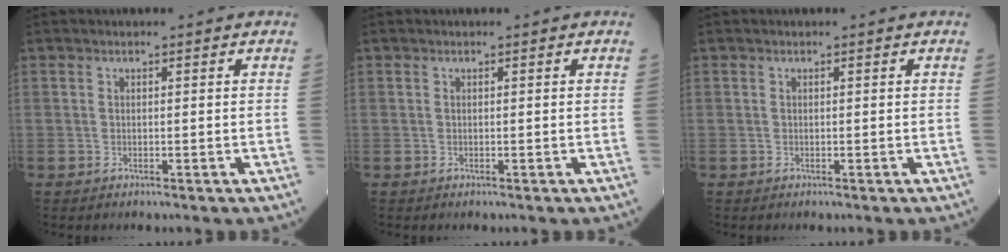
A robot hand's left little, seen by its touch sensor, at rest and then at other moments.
{"total": 0.0}
{"total": 0.0}